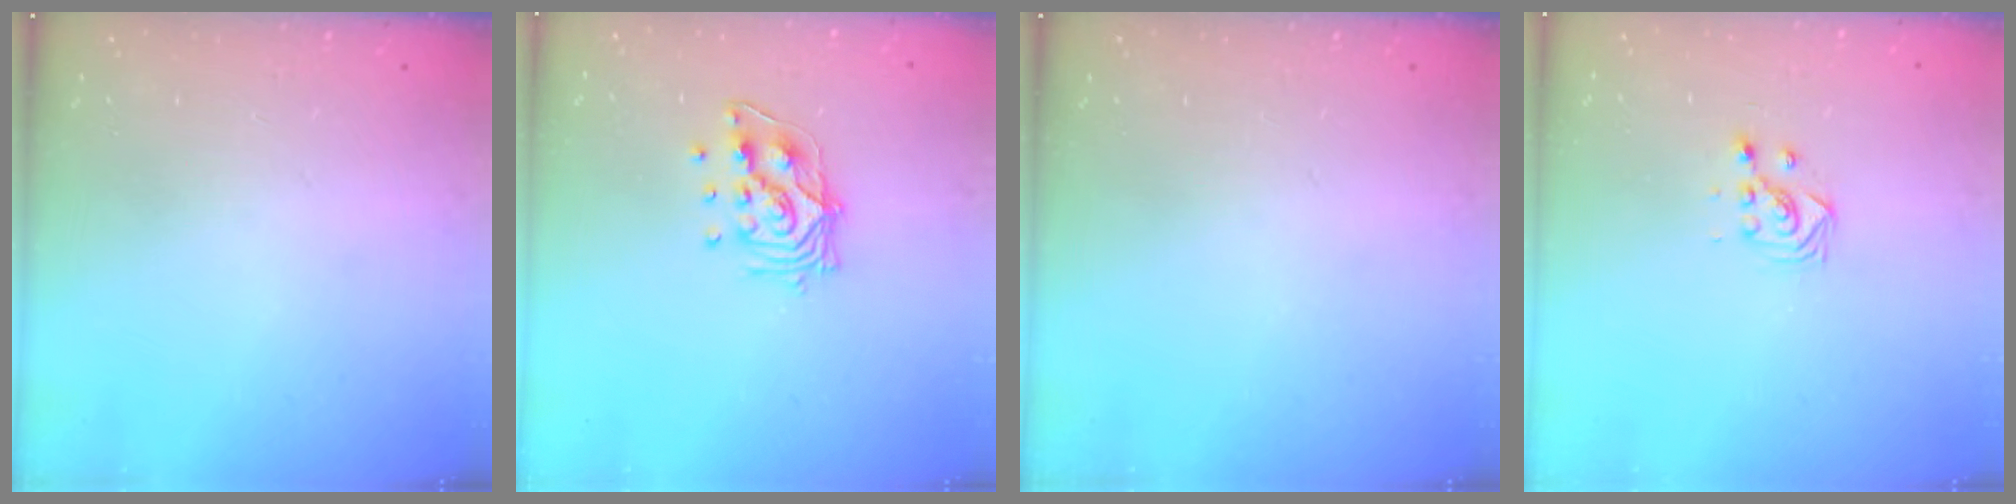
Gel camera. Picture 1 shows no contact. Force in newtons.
{"total": 11.2, "press": 11.2, "slide": 0.6}
{"total": 0.0}
{"total": 2.9, "press": 2.9, "slide": 0.4}